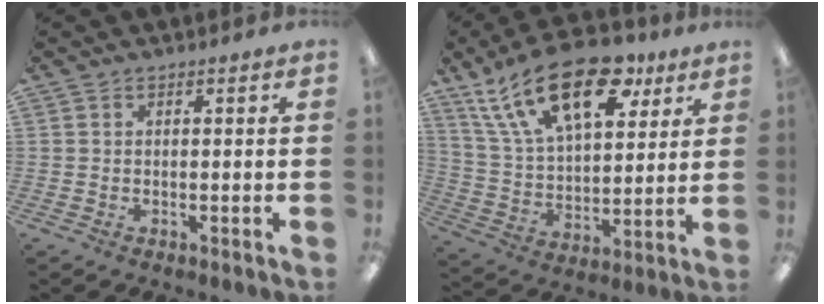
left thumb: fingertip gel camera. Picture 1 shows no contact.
{"total": 23.4, "force": [13.4, 11.4, 15.4], "torque": [-0.260, -0.056, 0.237]}